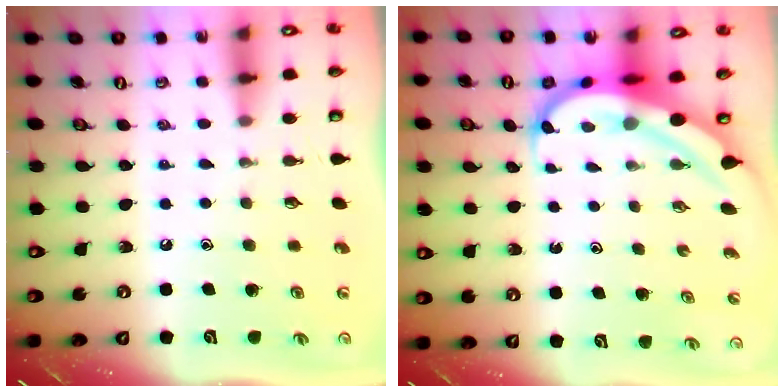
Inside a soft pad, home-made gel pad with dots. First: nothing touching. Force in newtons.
{"total": 6.9, "press": 6.7, "slide": 1.6}